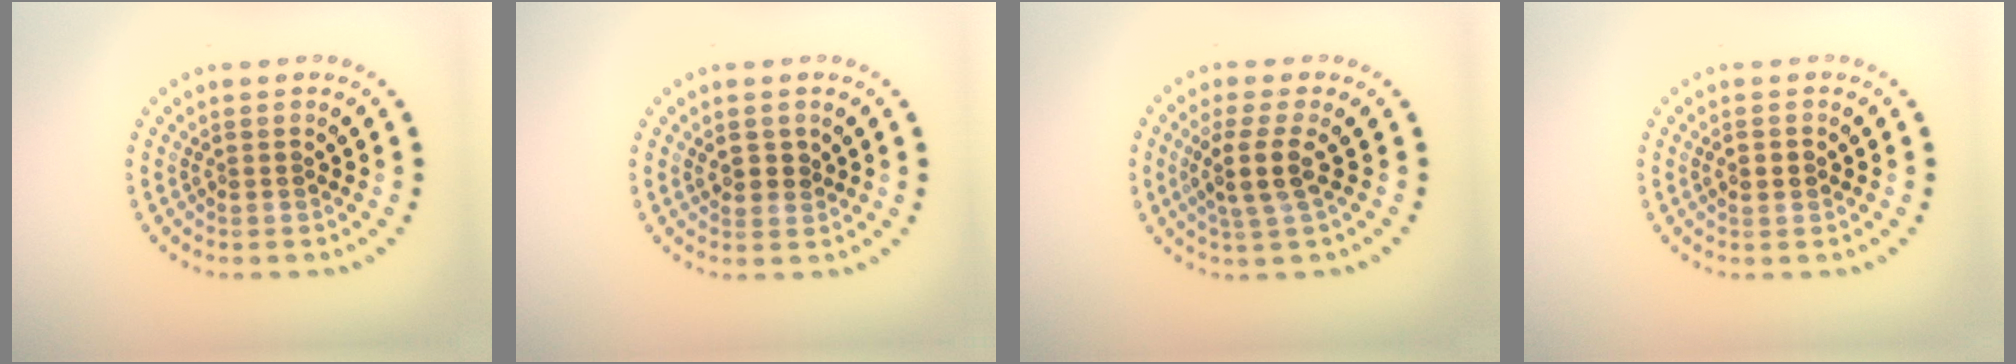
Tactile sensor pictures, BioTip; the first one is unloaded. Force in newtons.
{"total": 1.4, "press": 1.2, "slide": 0.6}
{"total": 3.1, "press": 2.5, "slide": 2.0}
{"total": 1.9, "press": 1.9, "slide": 0.2}